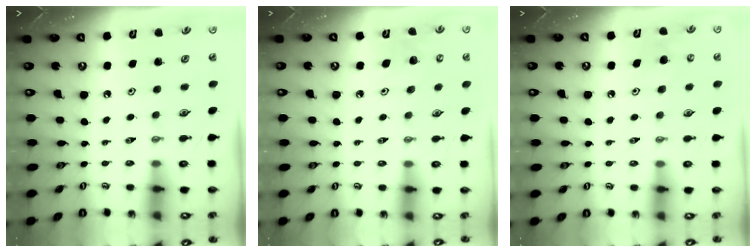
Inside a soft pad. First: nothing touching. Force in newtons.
{"total": 7.2, "press": 7.0, "slide": 1.5}
{"total": 7.1, "press": 7.1, "slide": 0.6}